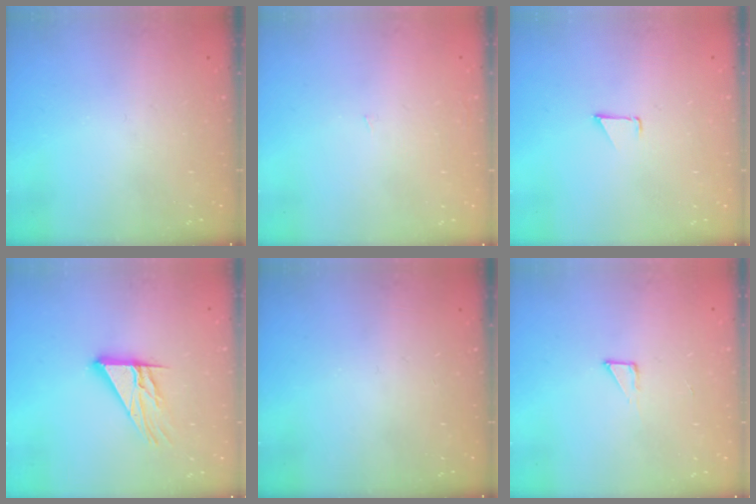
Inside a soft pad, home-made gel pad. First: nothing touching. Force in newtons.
{"total": 0.9, "press": 0.9, "slide": 0.0}
{"total": 0.9, "press": 0.8, "slide": 0.1}
{"total": 11.7, "press": 11.7, "slide": 0.9}
{"total": 0.0}
{"total": 3.7, "press": 3.7, "slide": 0.4}